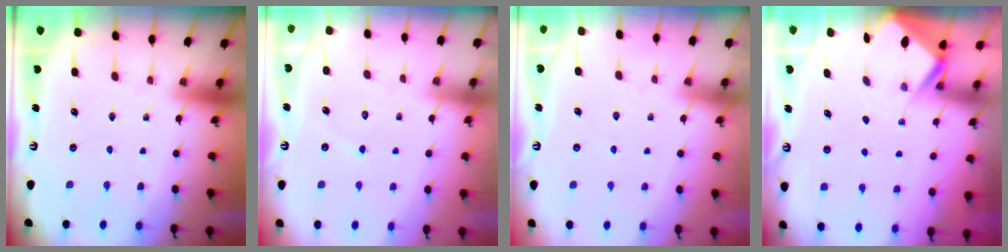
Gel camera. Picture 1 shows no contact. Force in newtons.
{"total": 3.1, "press": 3.1, "slide": 0.2}
{"total": 3.1, "press": 3.0, "slide": 0.5}
{"total": 3.0, "press": 2.9, "slide": 0.3}